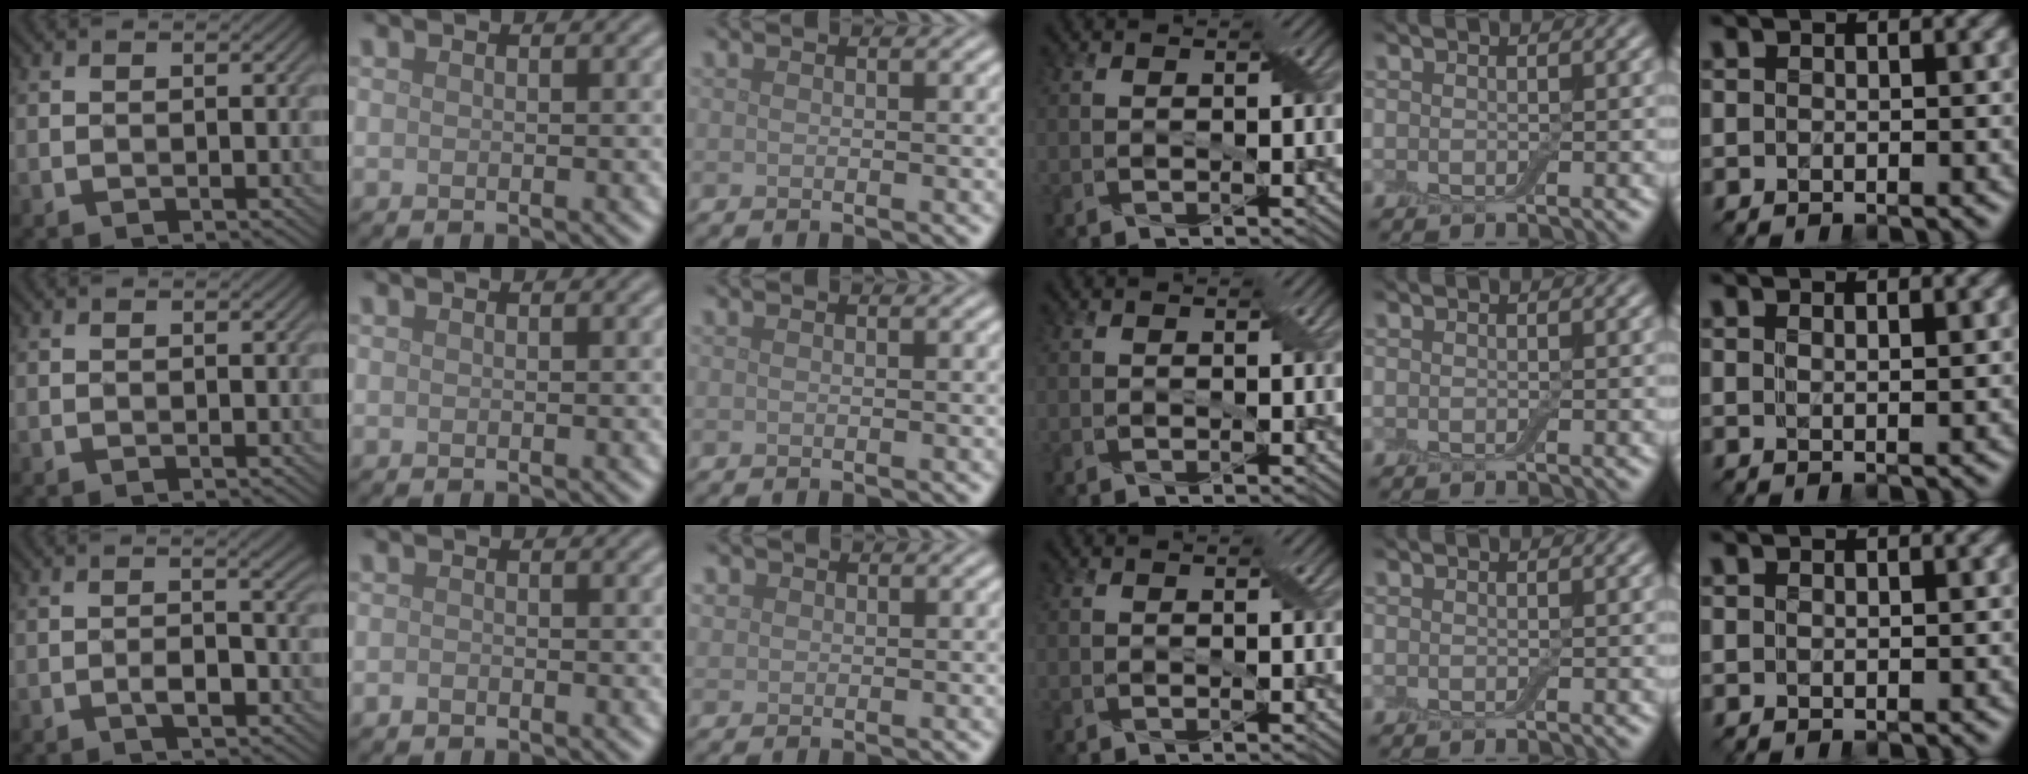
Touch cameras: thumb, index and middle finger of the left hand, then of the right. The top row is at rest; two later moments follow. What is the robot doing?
{"motion": "peel", "object": "adhesive wrap"}